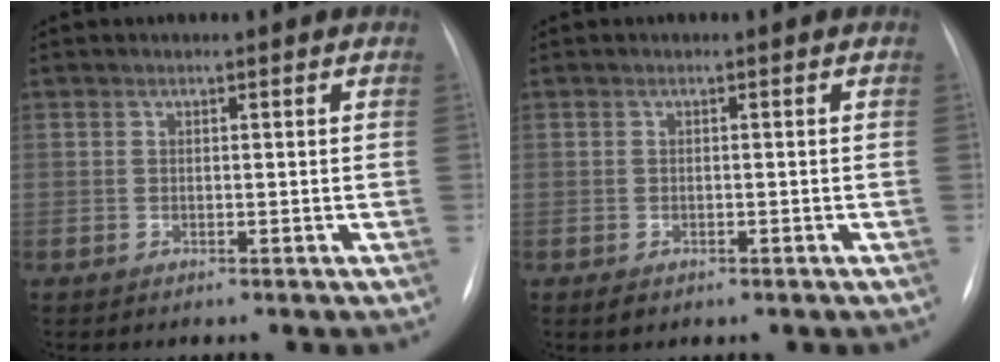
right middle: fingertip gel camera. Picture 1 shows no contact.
{"total": 1.5, "force": [-0.8, 0.9, 0.8], "torque": [-0.012, 0.001, -0.005]}